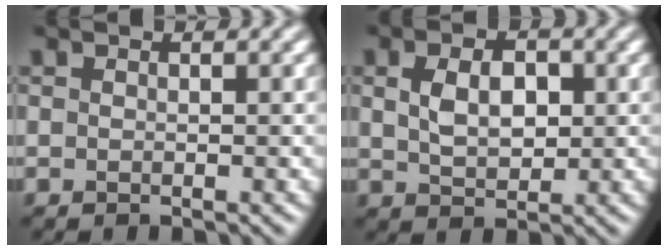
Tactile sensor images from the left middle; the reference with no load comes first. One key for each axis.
{"total": 3.8, "fx": 0.8, "fy": 2.4, "fz": 2.9, "tx": -0.059, "ty": 0.003, "tz": 0.015}